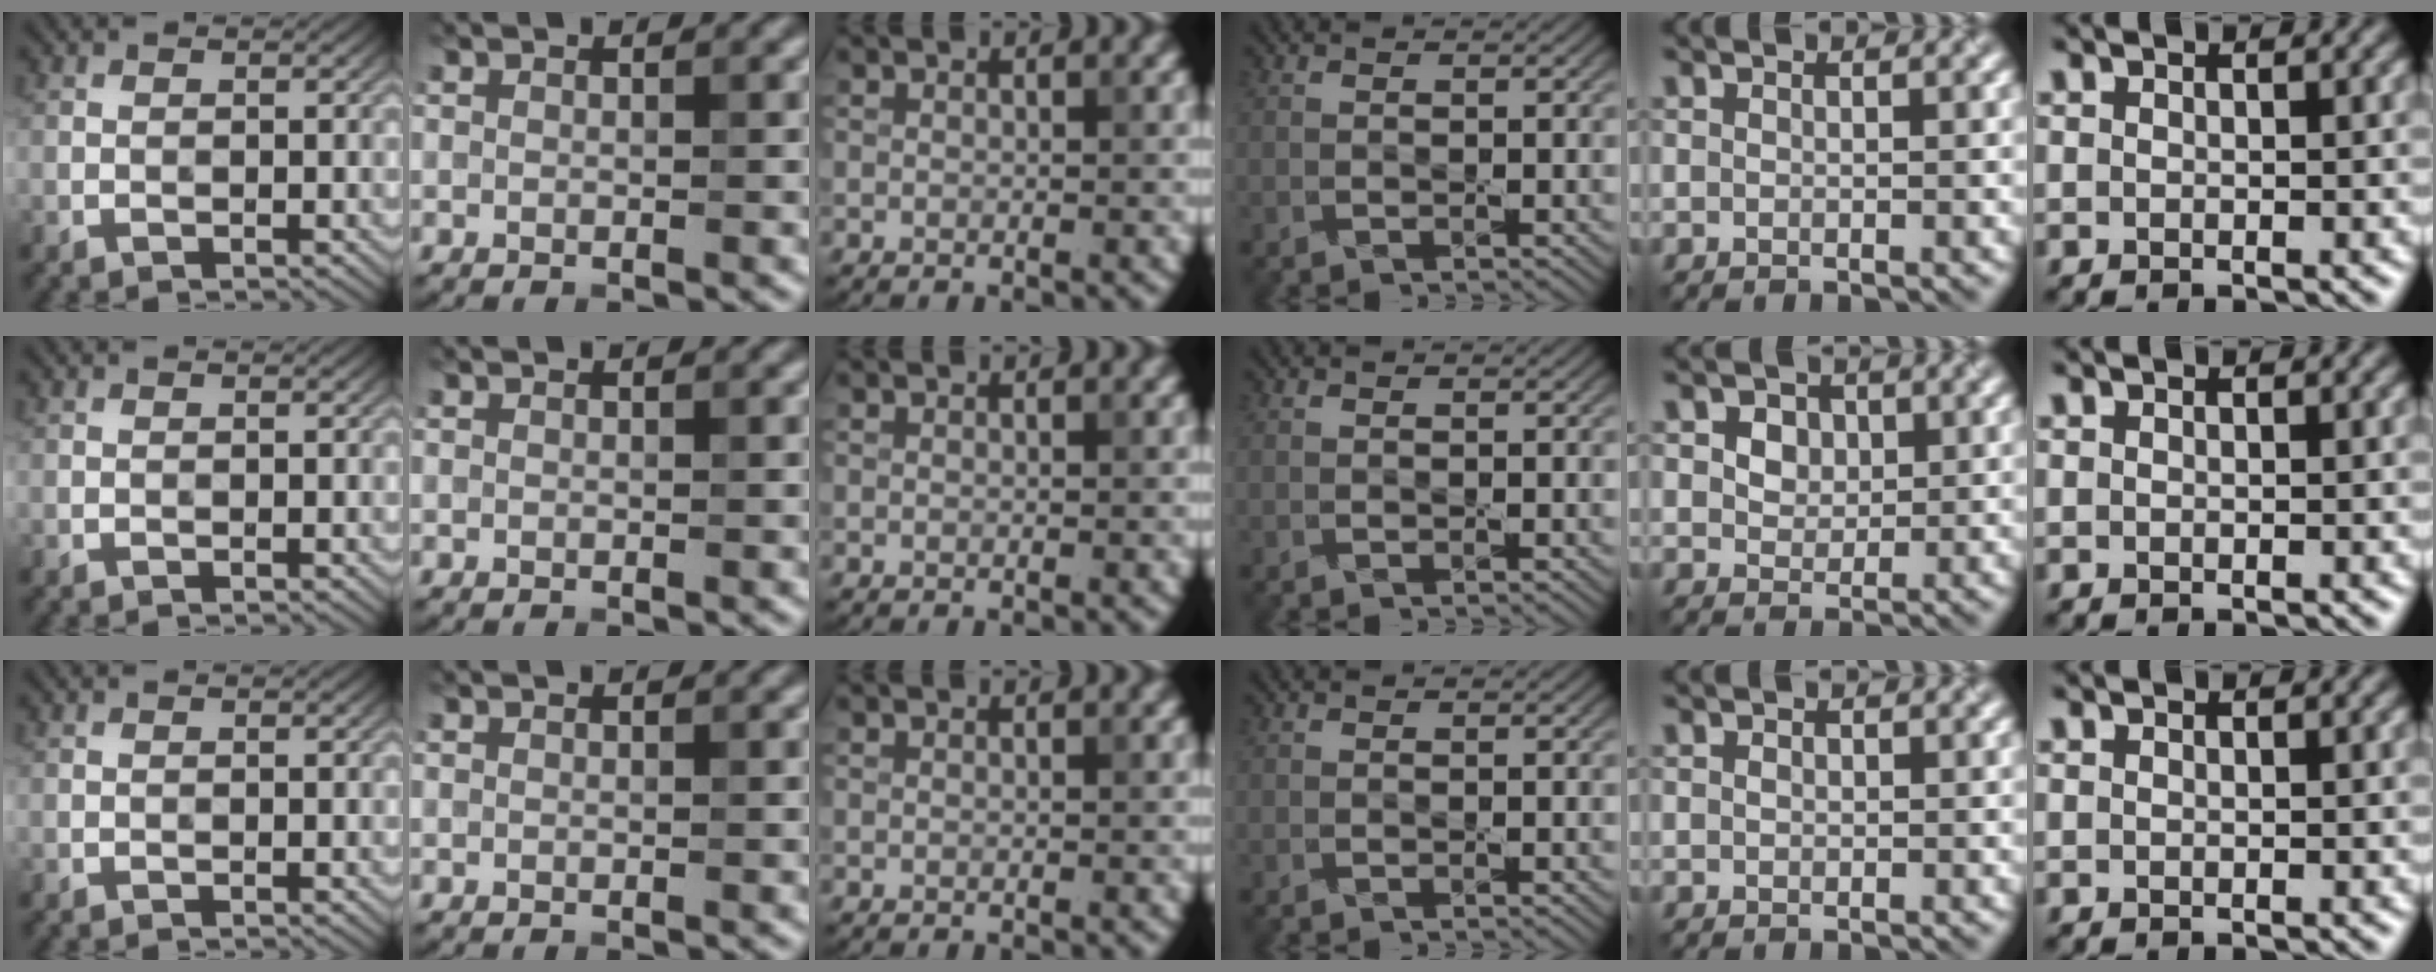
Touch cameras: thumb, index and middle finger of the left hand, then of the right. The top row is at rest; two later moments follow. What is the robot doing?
{"motion": "press", "object": "mouse"}